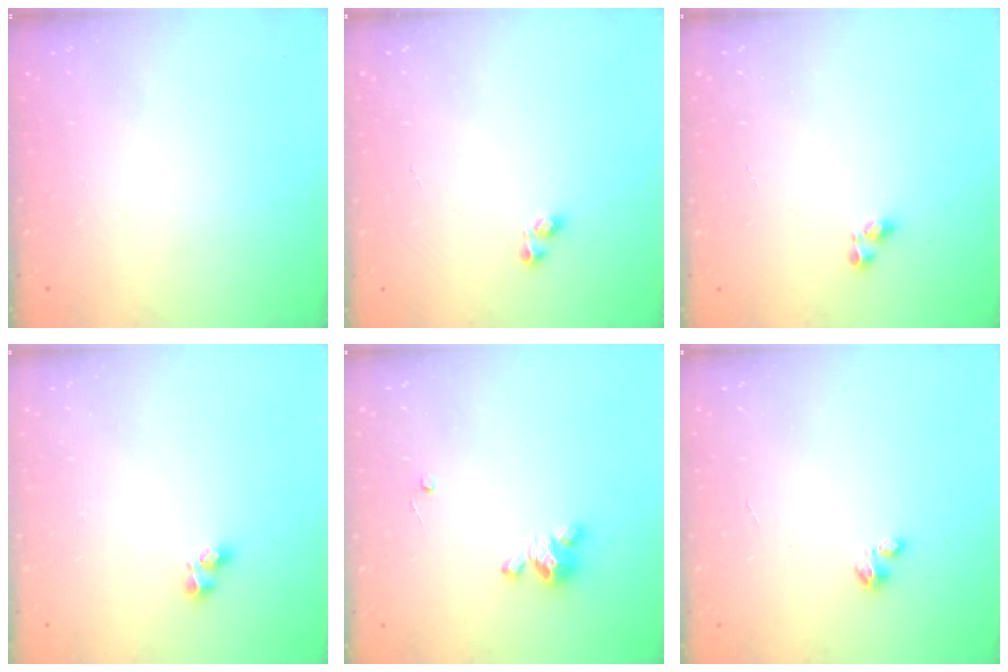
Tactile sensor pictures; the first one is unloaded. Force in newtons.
{"total": 2.9, "press": 2.6, "slide": 1.3}
{"total": 3.6, "press": 3.6, "slide": 0.1}
{"total": 2.7, "press": 2.5, "slide": 1.0}
{"total": 3.5, "press": 3.5, "slide": 0.2}
{"total": 1.2, "press": 1.2, "slide": 0.2}